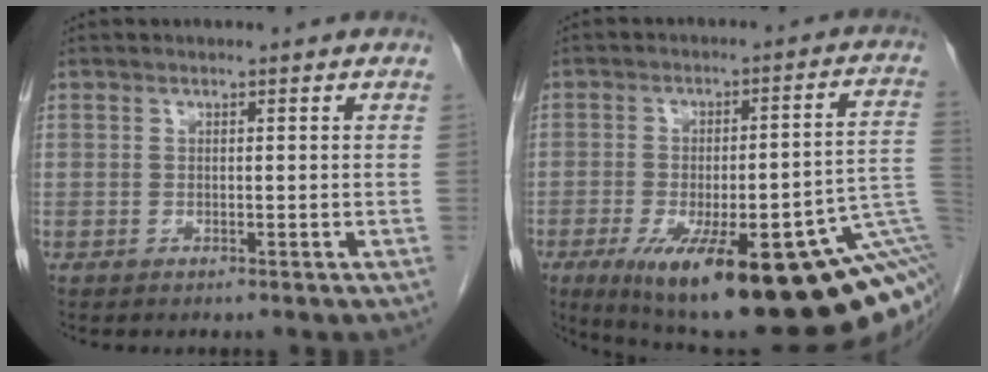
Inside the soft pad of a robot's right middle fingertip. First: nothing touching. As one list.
[{"total": 27.6, "force": [-12.6, 5.6, 23.9], "torque": [-0.248, -0.013, -0.171]}]